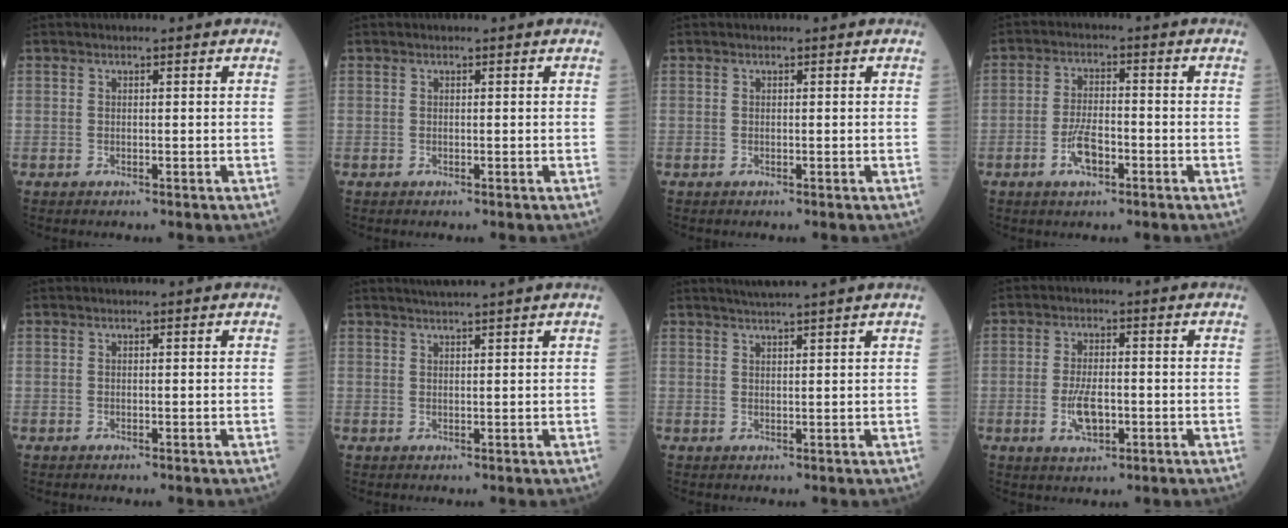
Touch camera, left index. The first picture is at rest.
{"total": 0.0}
{"total": 0.0}
{"total": 5.0, "force": [-2.3, 1.9, 4.0], "torque": [-0.082, 0.001, -0.044]}
{"total": 0.0}
{"total": 3.4, "force": [2.9, -1.0, 1.5], "torque": [-0.016, 0.014, 0.049]}
{"total": 4.7, "force": [4.0, -1.2, 2.2], "torque": [-0.030, 0.015, 0.062]}
{"total": 5.1, "force": [-1.5, 2.1, 4.4], "torque": [-0.088, -0.003, -0.024]}